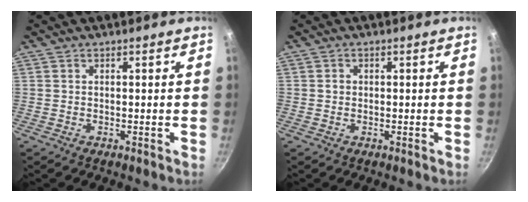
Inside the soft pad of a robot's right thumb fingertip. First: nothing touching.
{"total": 1.0, "force": [0.0, 0.9, 0.3], "torque": [-0.002, 0.003, -0.002]}